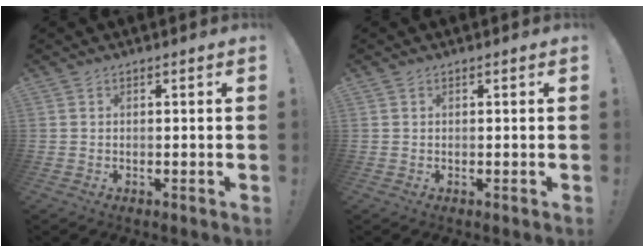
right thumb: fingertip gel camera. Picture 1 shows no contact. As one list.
[{"total": 0.0}]